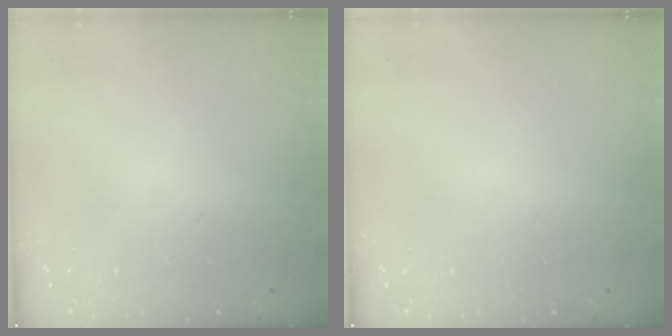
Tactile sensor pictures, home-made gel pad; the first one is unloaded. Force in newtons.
{"total": 0.0}